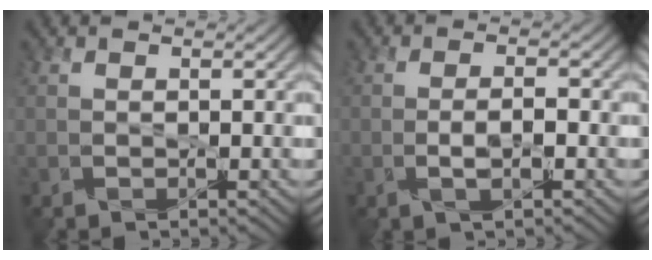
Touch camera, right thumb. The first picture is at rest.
{"total": 2.4, "force": [-1.0, 0.3, 2.2], "torque": [-0.032, 0.005, -0.018]}